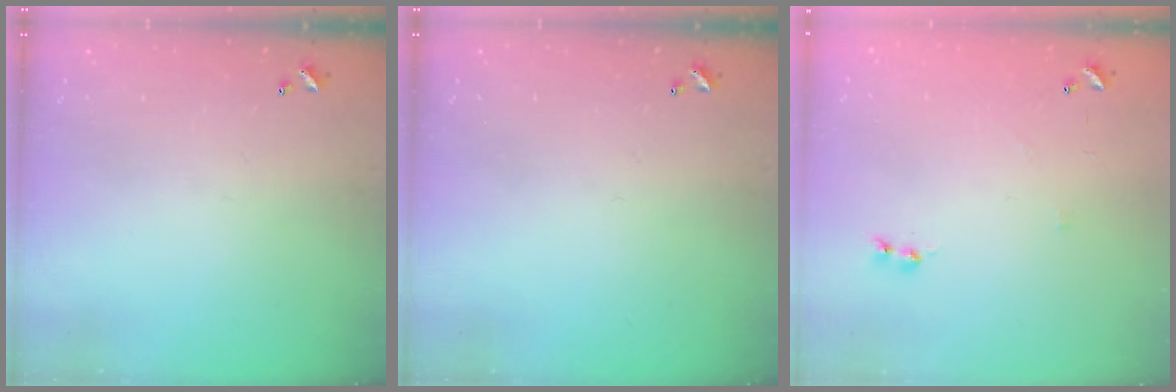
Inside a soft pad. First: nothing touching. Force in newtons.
{"total": 0.0}
{"total": 5.9, "press": 5.9, "slide": 0.7}